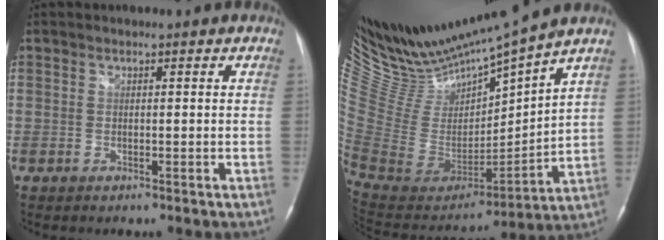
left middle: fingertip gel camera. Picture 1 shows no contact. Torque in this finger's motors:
{"motor_torque": [-0.21, -0.45, -0.32, -0.03]}